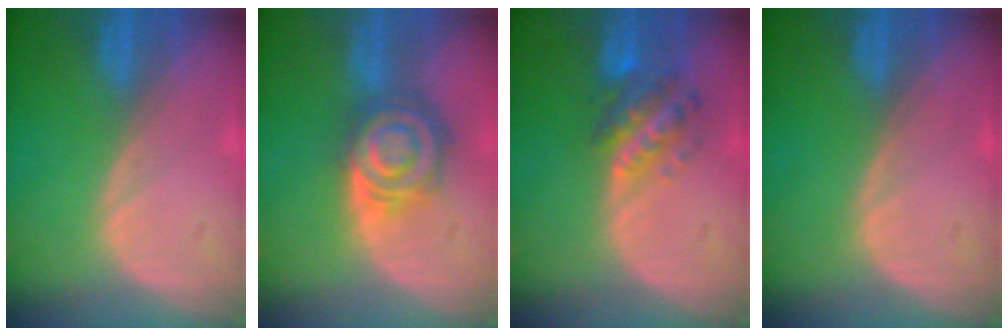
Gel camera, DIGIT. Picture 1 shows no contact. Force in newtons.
{"total": 8.2, "press": 7.2, "slide": 4.0}
{"total": 5.9, "press": 5.7, "slide": 1.2}
{"total": 0.0}